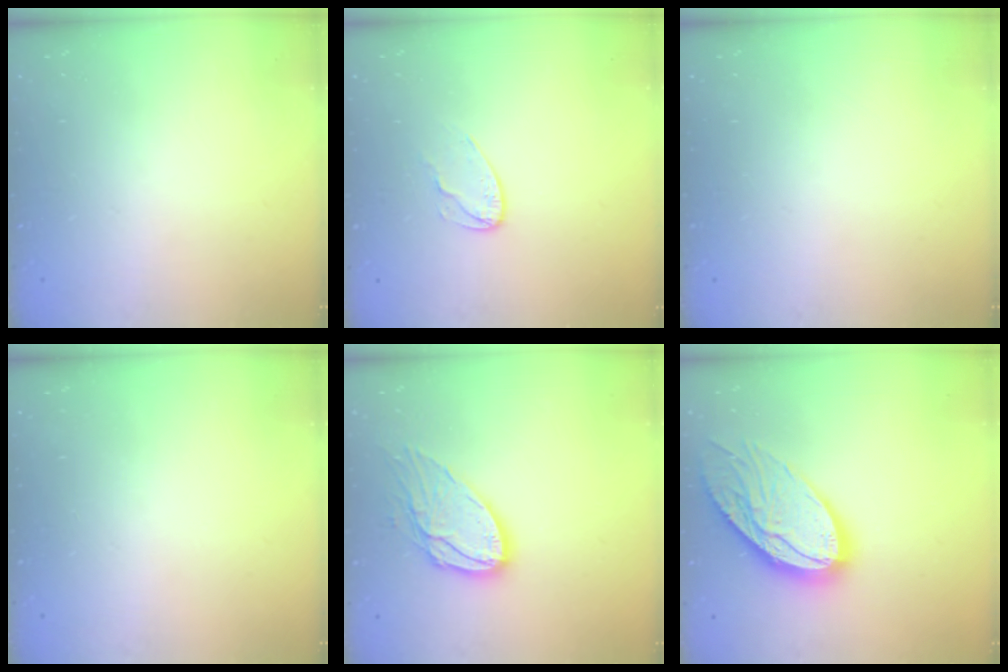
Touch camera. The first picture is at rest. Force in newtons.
{"total": 6.3, "press": 6.3, "slide": 0.6}
{"total": 0.0}
{"total": 0.0}
{"total": 13.6, "press": 13.5, "slide": 1.1}
{"total": 18.6, "press": 18.5, "slide": 1.2}